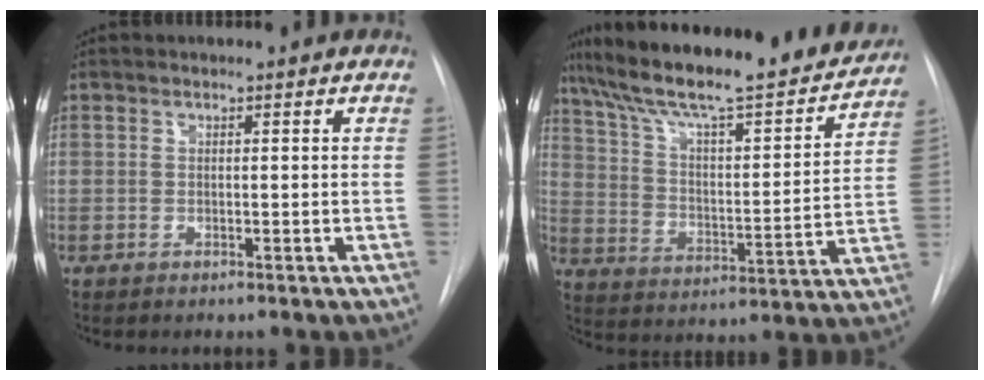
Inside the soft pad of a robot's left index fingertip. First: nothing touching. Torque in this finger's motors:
{"motor_torque": [0.09, -1.07, 0.38, 0.16]}